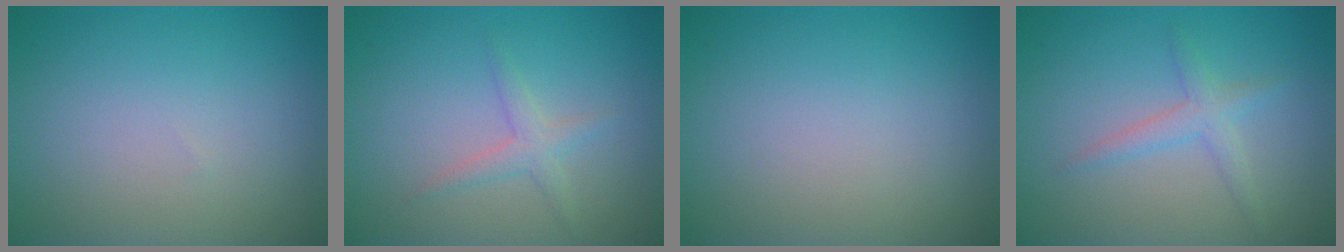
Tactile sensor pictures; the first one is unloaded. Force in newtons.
{"total": 1.6, "press": 1.6, "slide": 0.1}
{"total": 0.0}
{"total": 2.0, "press": 2.0, "slide": 0.1}